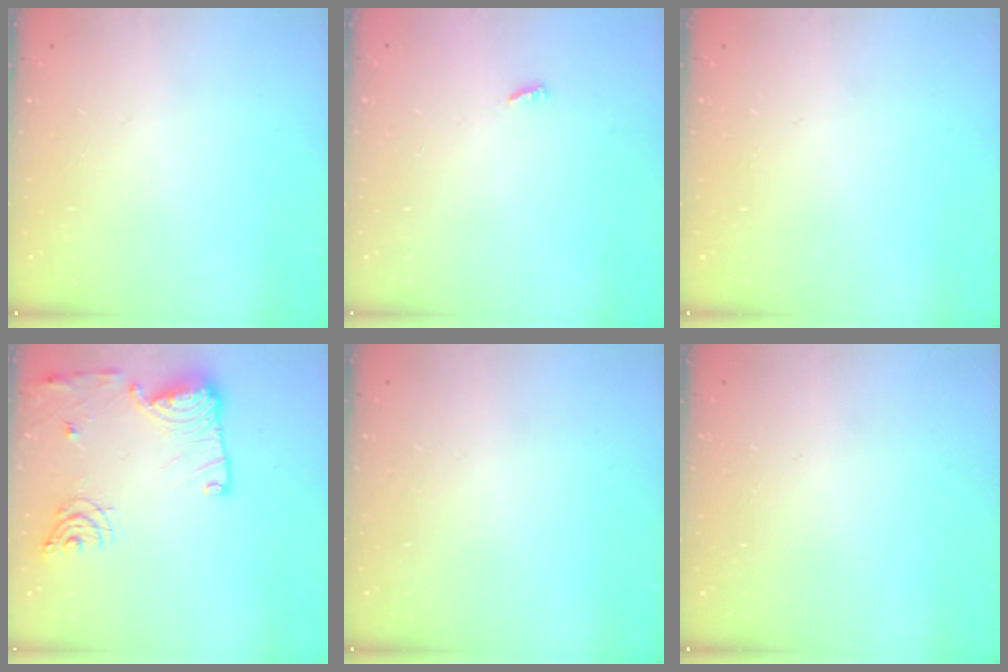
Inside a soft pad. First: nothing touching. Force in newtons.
{"total": 1.9, "press": 1.9, "slide": 0.3}
{"total": 0.0}
{"total": 15.8, "press": 15.7, "slide": 0.9}
{"total": 0.0}
{"total": 0.0}